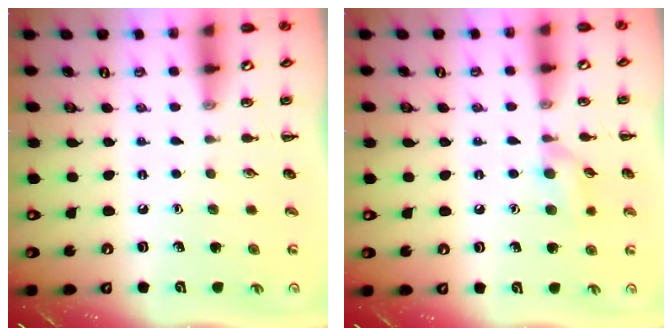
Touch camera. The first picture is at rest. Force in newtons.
{"total": 8.1, "press": 7.9, "slide": 1.7}